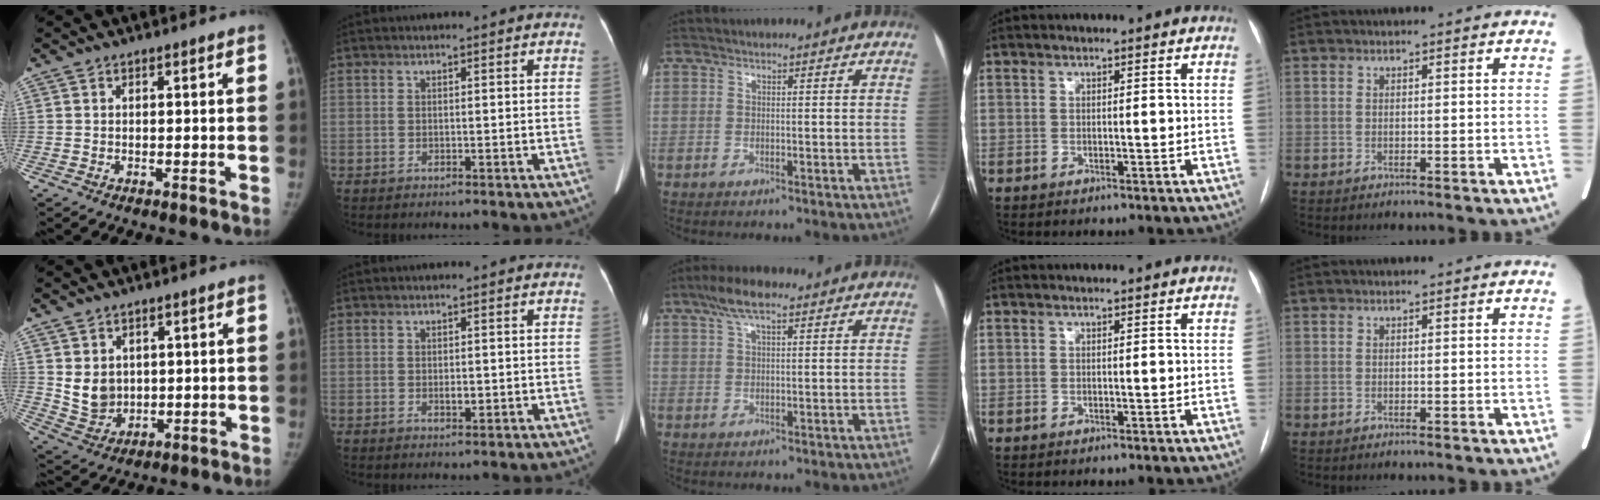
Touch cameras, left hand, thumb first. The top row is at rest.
{"thumb": {"total": 6.6, "force": [1.7, 5.4, 3.3], "torque": [-0.040, -0.021, 0.053]}, "index": {"total": 1.2, "force": [0.0, 0.6, 1.0], "torque": [-0.017, -0.001, 0.001]}, "middle": {"total": 5.3, "force": [3.4, 1.4, 3.8], "torque": [-0.080, 0.019, 0.060]}}